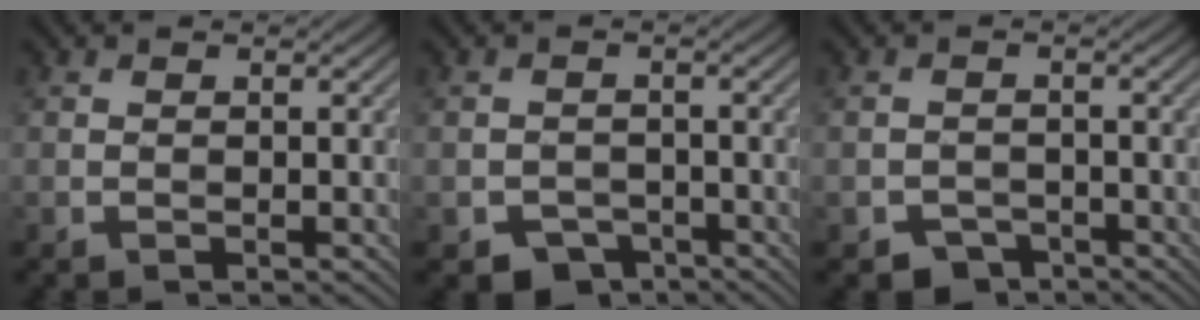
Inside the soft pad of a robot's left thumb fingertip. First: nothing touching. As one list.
[{"total": 3.5, "force": [-2.4, 2.3, 1.1], "torque": [-0.013, -0.007, -0.045]}, {"total": 2.7, "force": [-2.1, 1.6, 0.7], "torque": [-0.005, -0.002, -0.040]}]